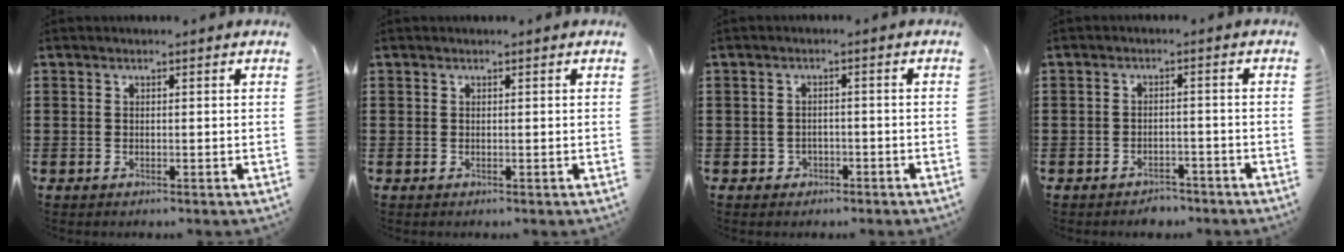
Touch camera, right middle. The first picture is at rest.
{"total": 0.0}
{"total": 1.5, "force": [-1.1, 1.0, 0.0], "torque": [-0.008, 0.001, -0.026]}
{"total": 2.4, "force": [-2.4, 0.5, -0.1], "torque": [-0.006, 0.002, -0.053]}